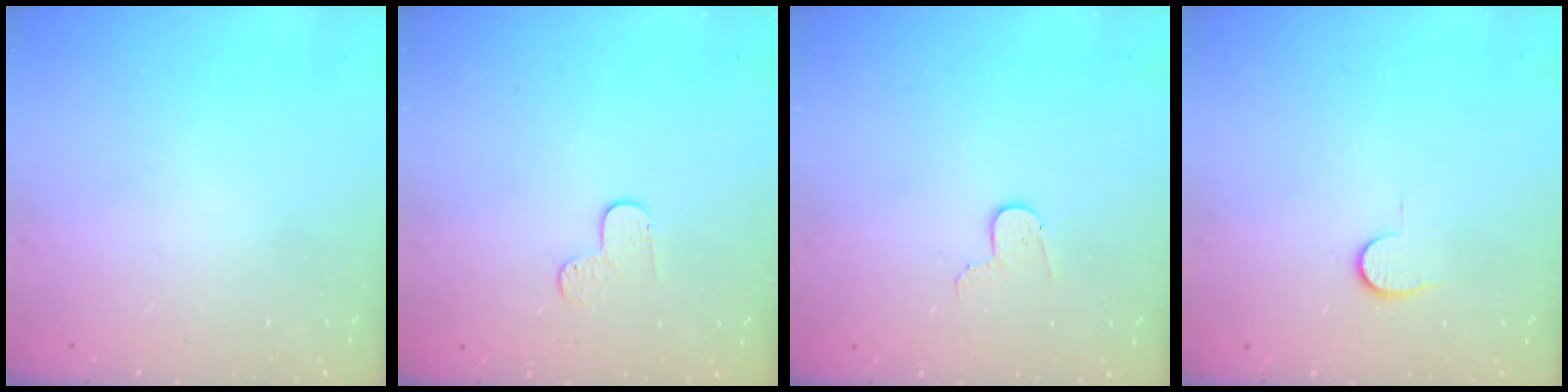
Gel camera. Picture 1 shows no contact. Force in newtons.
{"total": 3.8, "press": 3.8, "slide": 0.4}
{"total": 3.3, "press": 3.3, "slide": 0.3}
{"total": 4.0, "press": 4.0, "slide": 0.4}